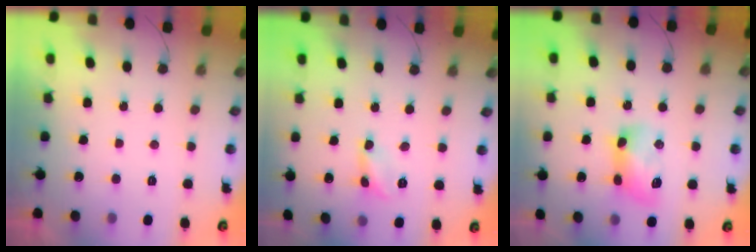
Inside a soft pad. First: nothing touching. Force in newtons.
{"total": 2.6, "press": 2.6, "slide": 0.2}
{"total": 10.9, "press": 10.9, "slide": 1.0}